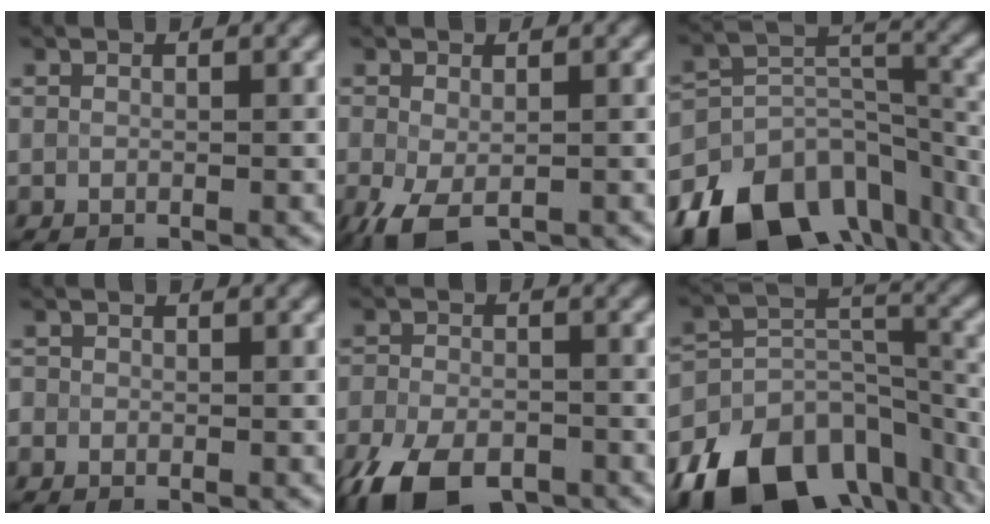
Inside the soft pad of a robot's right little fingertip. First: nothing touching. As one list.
[{"total": 3.0, "force": [-1.6, 1.1, 2.2], "torque": [-0.056, -0.002, -0.020]}, {"total": 15.9, "force": [-11.5, 8.9, 6.3], "torque": [-0.156, -0.015, -0.159]}, {"total": 0.8, "force": [-0.5, -0.1, -0.6], "torque": [0.009, 0.001, -0.002]}, {"total": 8.4, "force": [-5.9, 3.7, 4.7], "torque": [-0.102, -0.022, -0.096]}, {"total": 14.6, "force": [-10.2, 8.1, 6.6], "torque": [-0.153, 0.000, -0.152]}]